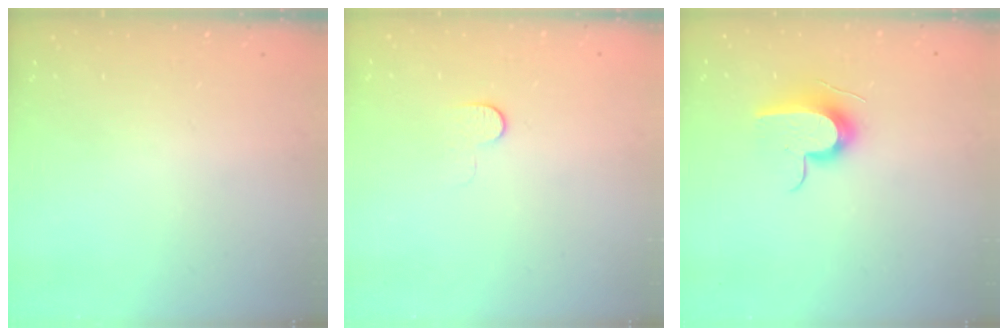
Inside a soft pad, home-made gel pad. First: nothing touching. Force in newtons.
{"total": 4.3, "press": 4.3, "slide": 0.3}
{"total": 10.7, "press": 10.7, "slide": 0.4}